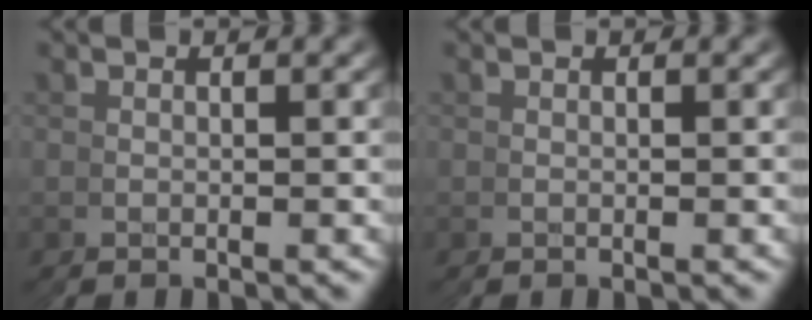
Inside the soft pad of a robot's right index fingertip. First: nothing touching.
{"total": 0.0}